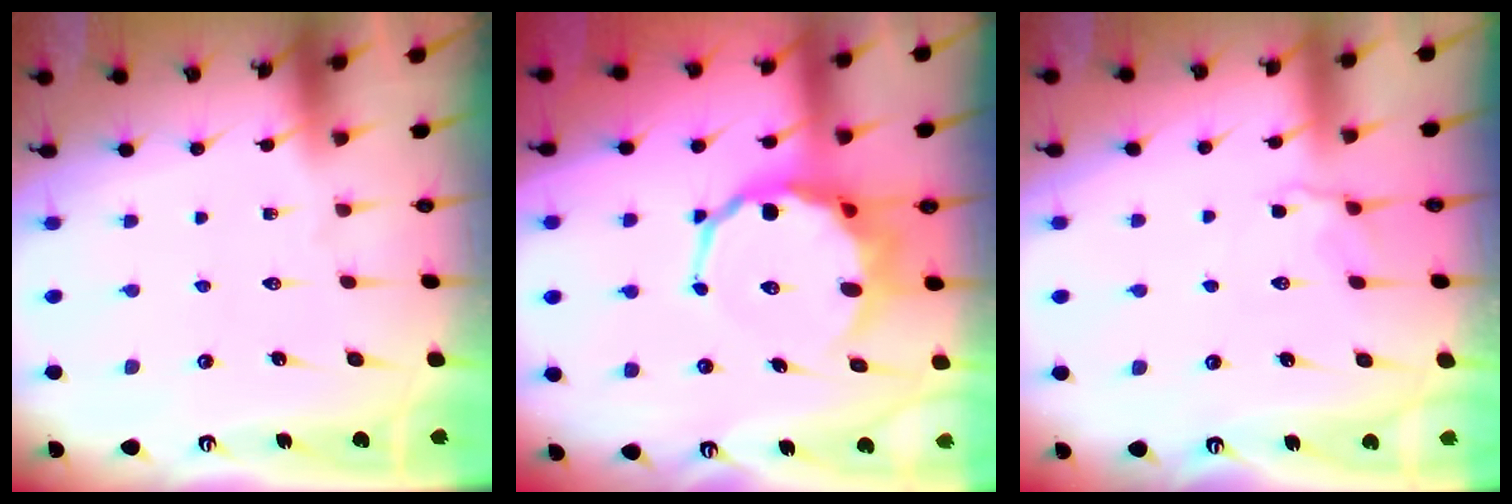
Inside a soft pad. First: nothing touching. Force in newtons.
{"total": 9.4, "press": 9.0, "slide": 2.8}
{"total": 2.8, "press": 2.6, "slide": 1.2}